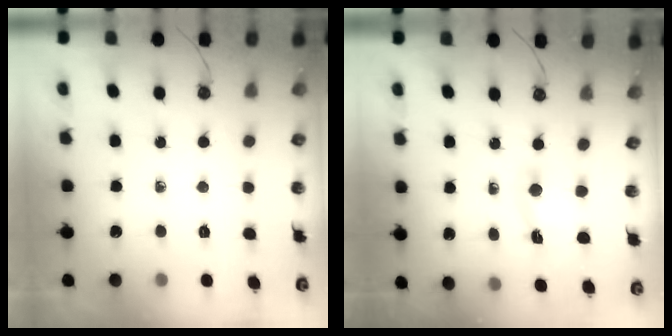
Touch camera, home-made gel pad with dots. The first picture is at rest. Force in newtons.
{"total": 2.7, "press": 2.7, "slide": 0.3}